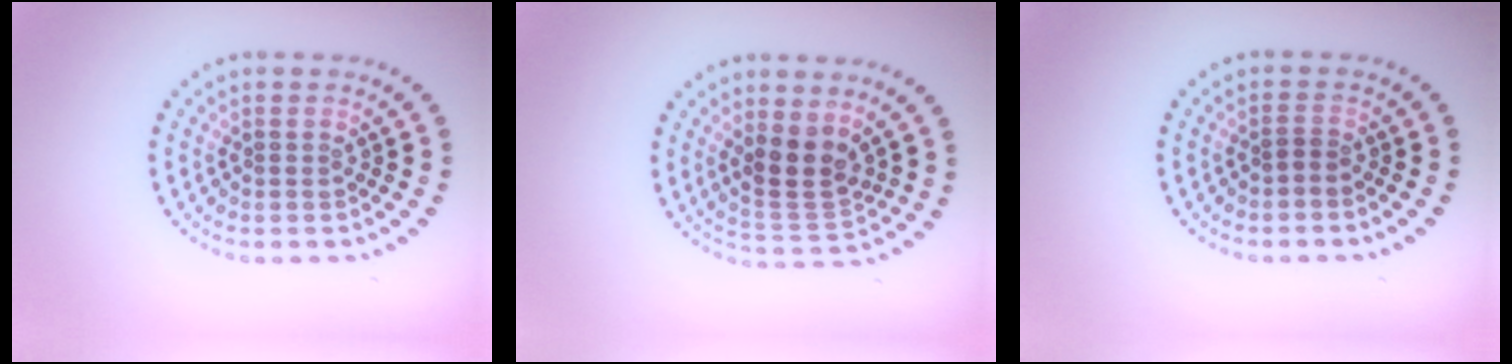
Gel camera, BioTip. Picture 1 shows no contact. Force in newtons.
{"total": 3.6, "press": 3.3, "slide": 1.5}
{"total": 0.7, "press": 0.3, "slide": 0.6}